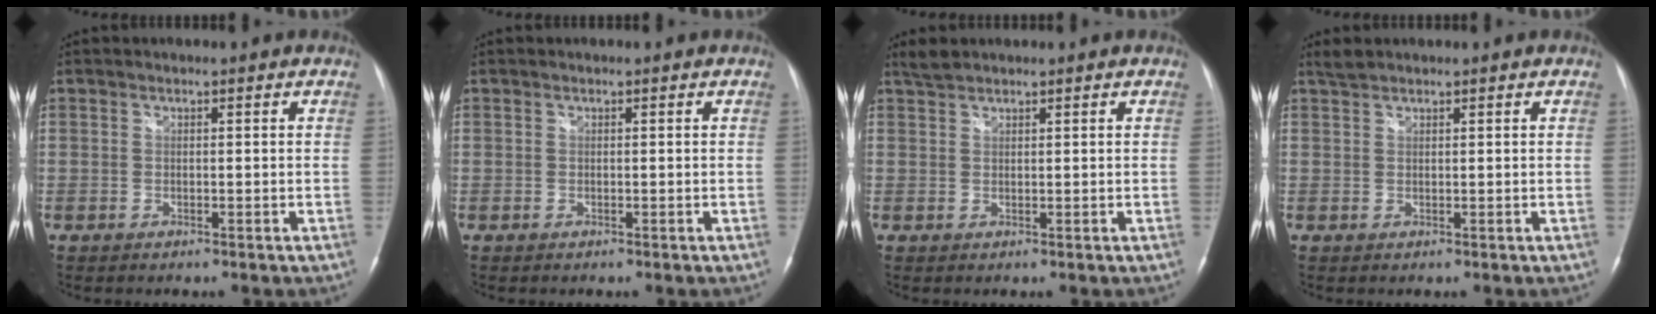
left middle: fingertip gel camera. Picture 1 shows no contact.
{"total": 0.0}
{"total": 1.9, "force": [1.8, 0.4, 0.5], "torque": [-0.016, 0.009, 0.038]}
{"total": 1.9, "force": [1.7, 0.4, 0.7], "torque": [-0.020, 0.011, 0.037]}